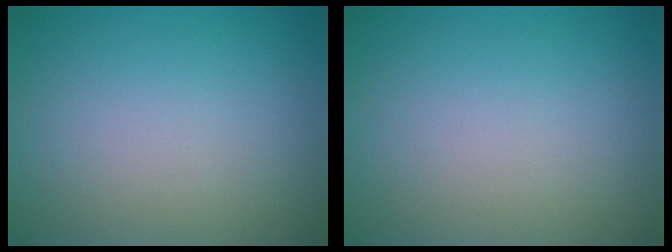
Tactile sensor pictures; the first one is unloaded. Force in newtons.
{"total": 0.0}